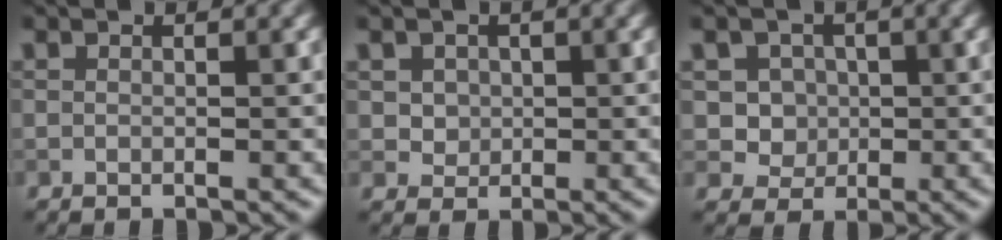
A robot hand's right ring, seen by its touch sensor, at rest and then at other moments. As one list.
[{"total": 2.3, "force": [0.7, 1.9, 0.9], "torque": [-0.023, 0.001, 0.030]}, {"total": 3.2, "force": [0.6, 2.9, 1.2], "torque": [-0.017, -0.004, 0.020]}]